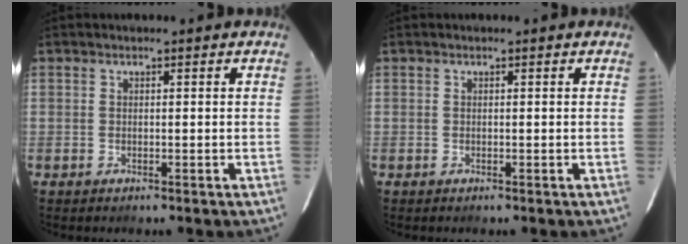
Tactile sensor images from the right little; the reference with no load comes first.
{"total": 0.0}